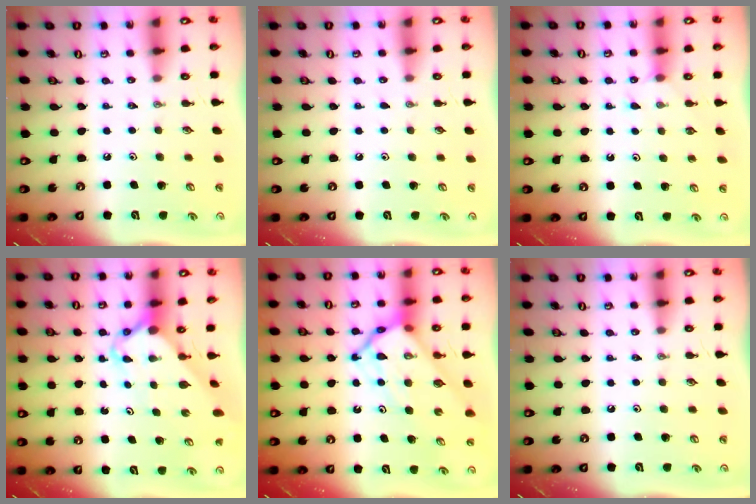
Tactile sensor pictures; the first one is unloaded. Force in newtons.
{"total": 2.8, "press": 2.8, "slide": 0.3}
{"total": 4.1, "press": 4.0, "slide": 0.5}
{"total": 4.6, "press": 4.6, "slide": 0.3}
{"total": 10.4, "press": 10.4, "slide": 0.7}
{"total": 0.0}